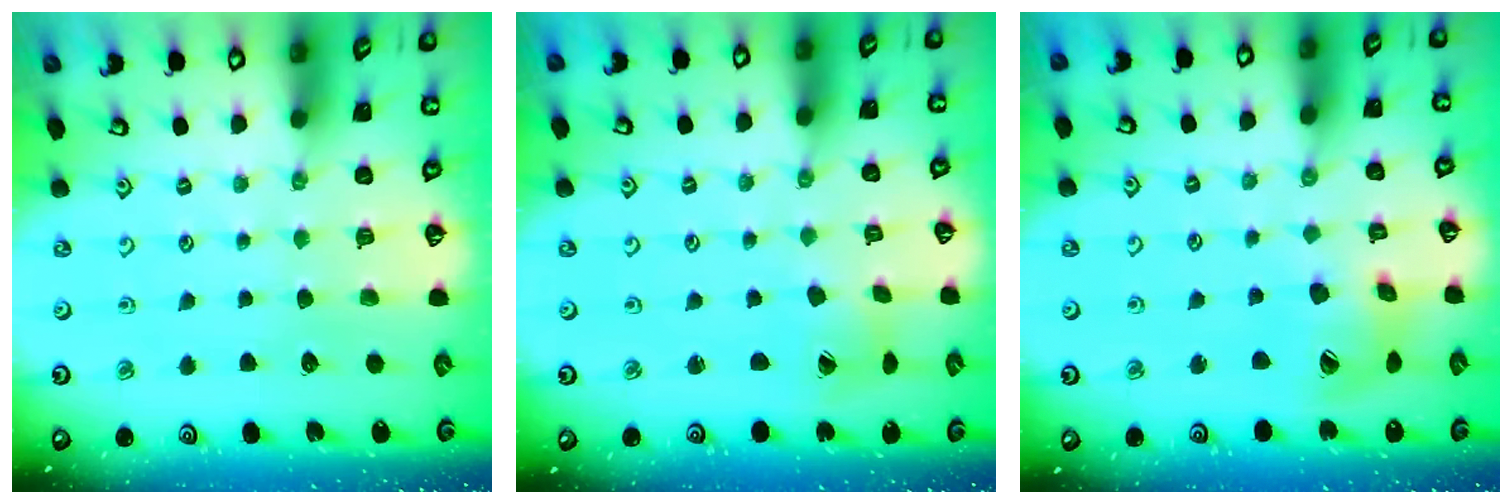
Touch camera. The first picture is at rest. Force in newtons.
{"total": 3.3, "press": 3.3, "slide": 0.5}
{"total": 12.0, "press": 12.0, "slide": 1.4}